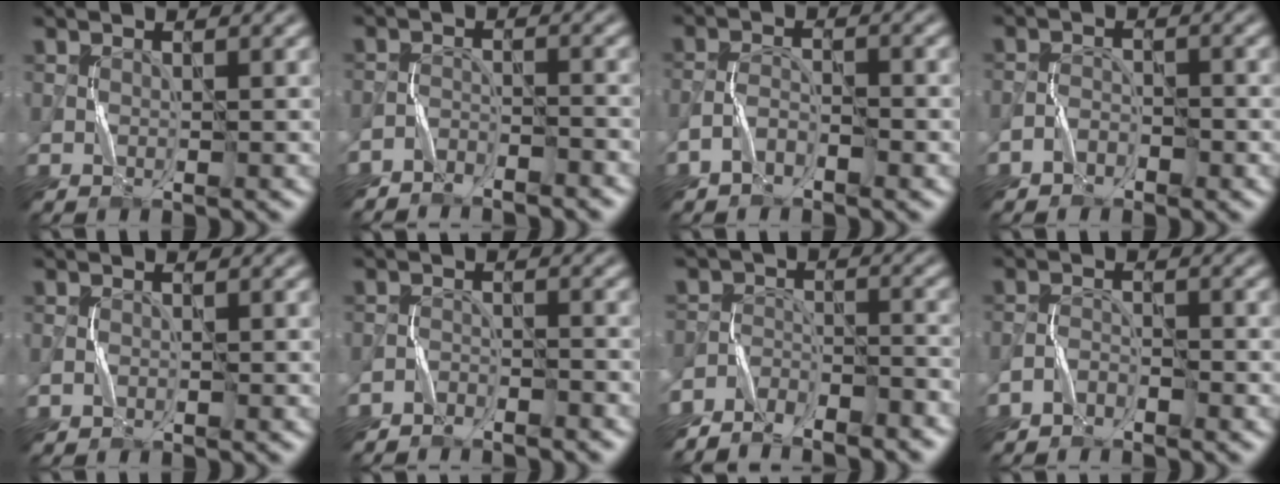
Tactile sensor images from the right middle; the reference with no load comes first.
{"total": 2.6, "force": [-2.5, 0.6, 0.3], "torque": [-0.004, 0.003, -0.055]}
{"total": 2.5, "force": [-1.7, 1.0, 1.5], "torque": [-0.030, 0.009, -0.038]}
{"total": 1.7, "force": [-1.3, 1.0, 0.6], "torque": [-0.008, 0.009, -0.028]}
{"total": 0.7, "force": [-0.5, 0.4, 0.3], "torque": [-0.008, 0.004, -0.010]}
{"total": 2.2, "force": [-2.1, 0.6, 0.1], "torque": [0.000, 0.005, -0.046]}
{"total": 6.1, "force": [-5.5, 2.2, 1.6], "torque": [-0.024, -0.004, -0.108]}
{"total": 1.8, "force": [-1.6, 0.6, 0.5], "torque": [-0.009, 0.009, -0.036]}